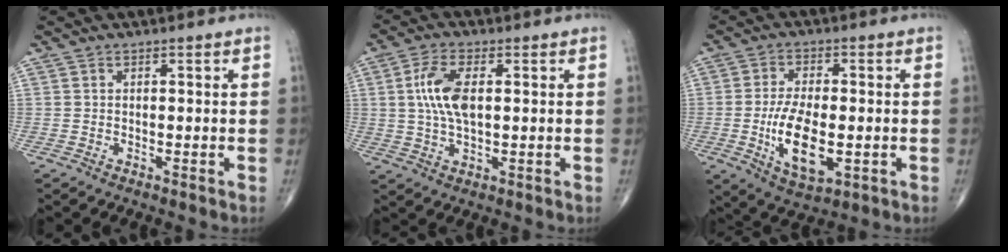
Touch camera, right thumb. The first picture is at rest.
{"total": 8.0, "force": [1.2, 3.6, 7.0], "torque": [-0.152, 0.002, 0.023]}
{"total": 11.7, "force": [-2.2, 5.4, 10.1], "torque": [-0.176, -0.007, -0.031]}